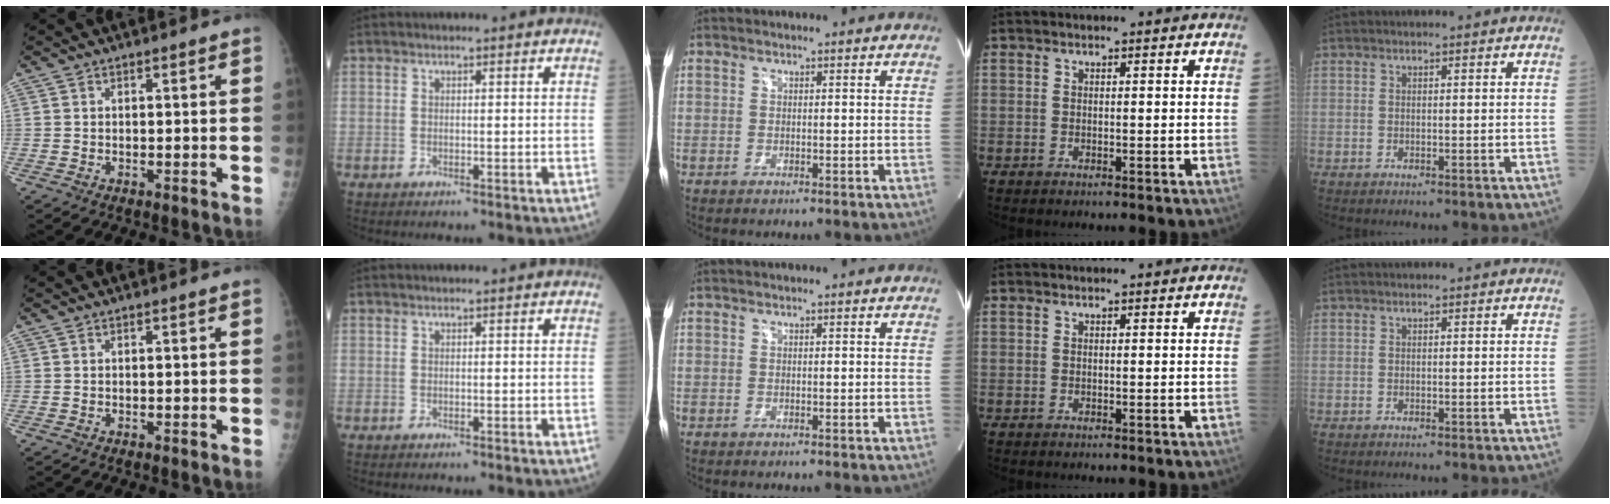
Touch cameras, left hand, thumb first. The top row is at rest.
{}